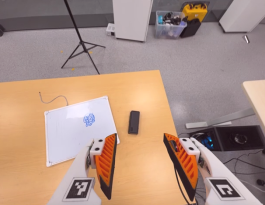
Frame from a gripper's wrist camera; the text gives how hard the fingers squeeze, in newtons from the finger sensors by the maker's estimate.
{"total": 0.0}